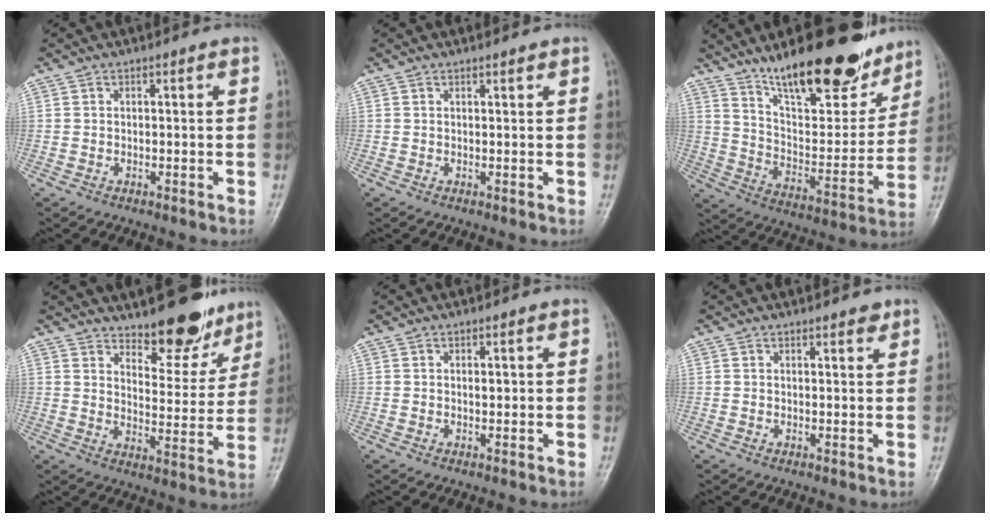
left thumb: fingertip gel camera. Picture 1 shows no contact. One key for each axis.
{"total": 0.6, "fx": 0.5, "fy": 0.1, "fz": 0.3, "tx": -0.006, "ty": -0.004, "tz": 0.008}
{"total": 23.9, "fx": 17.1, "fy": 8.0, "fz": 14.6, "tx": -0.172, "ty": -0.084, "tz": 0.275}
{"total": 11.4, "fx": 9.2, "fy": 4.4, "fz": 5.1, "tx": -0.032, "ty": -0.071, "tz": 0.140}
{"total": 0.8, "fx": 0.2, "fy": 0.5, "fz": 0.7, "tx": -0.007, "ty": 0.000, "tz": 0.003}
{"total": 1.7, "fx": 1.3, "fy": 0.6, "fz": 0.9, "tx": -0.005, "ty": -0.007, "tz": 0.017}